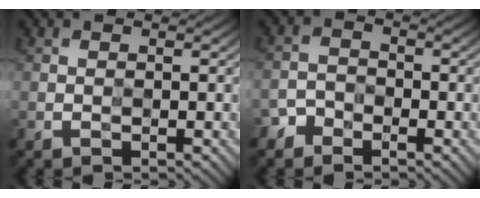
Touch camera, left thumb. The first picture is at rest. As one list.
[{"total": 3.0, "force": [-2.5, 1.6, -0.2], "torque": [0.013, -0.001, -0.056]}]